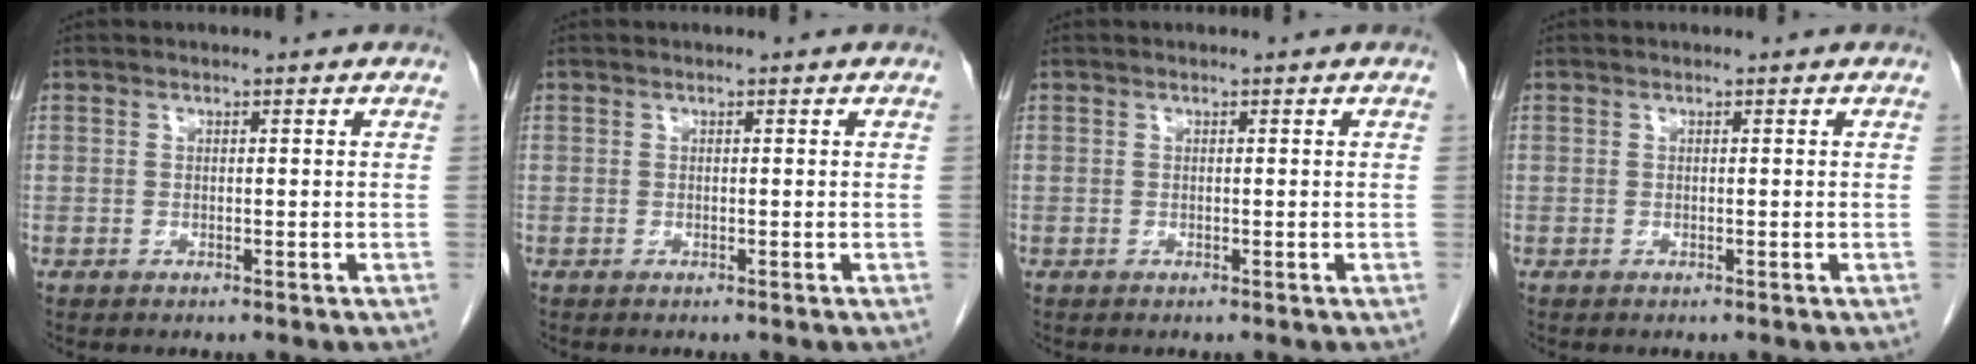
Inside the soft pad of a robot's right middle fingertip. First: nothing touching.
{"total": 0.0}
{"total": 0.0}
{"total": 0.0}